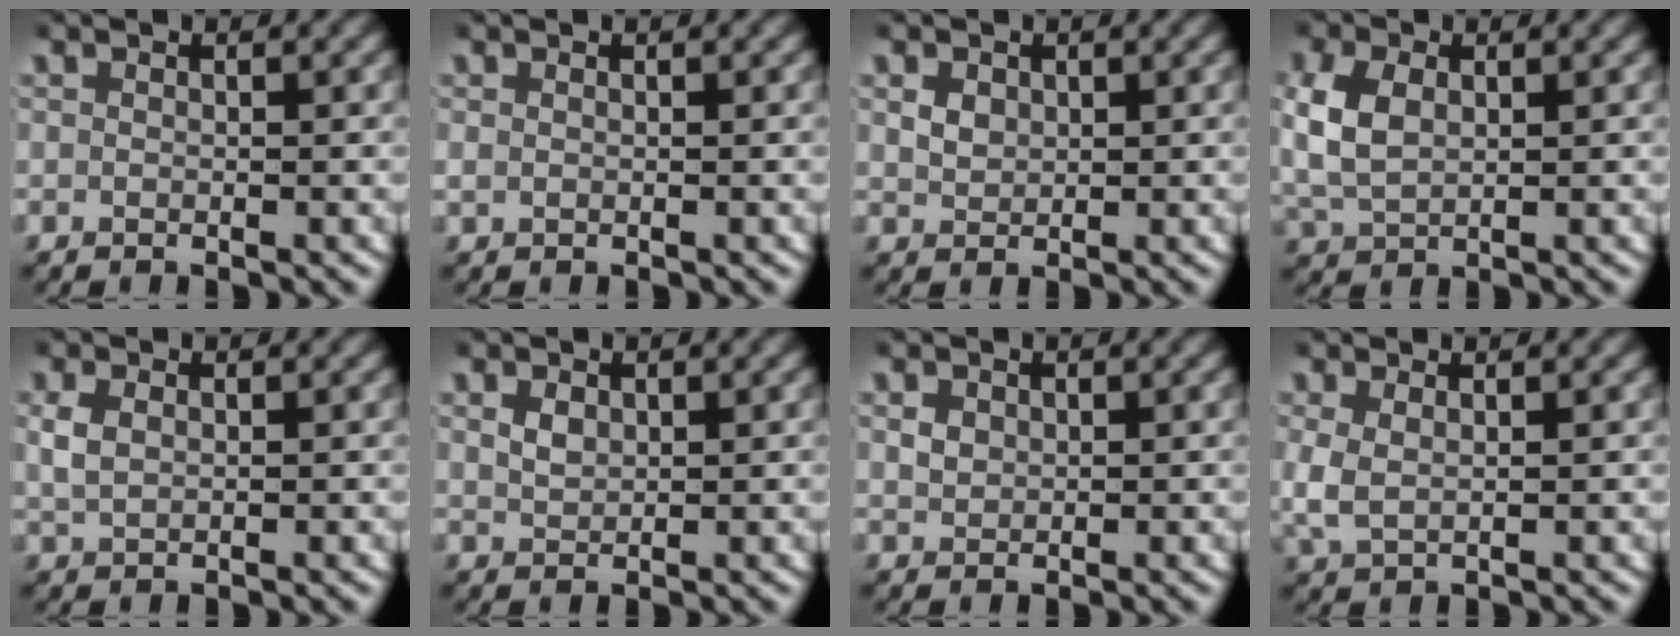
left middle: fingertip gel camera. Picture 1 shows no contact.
{"total": 0.5, "force": [0.2, 0.4, 0.3], "torque": [-0.008, 0.000, 0.006]}
{"total": 1.6, "force": [0.5, 1.4, 0.7], "torque": [-0.015, -0.004, 0.019]}
{"total": 4.8, "force": [0.5, 3.9, 2.8], "torque": [-0.092, -0.012, 0.019]}
{"total": 2.1, "force": [0.4, 1.5, 1.3], "torque": [-0.035, -0.001, 0.015]}
{"total": 1.2, "force": [0.5, 0.9, 0.7], "torque": [-0.014, -0.004, 0.017]}
{"total": 1.2, "force": [0.4, 1.0, 0.4], "torque": [-0.011, -0.002, 0.015]}
{"total": 3.1, "force": [0.4, 2.4, 2.0], "torque": [-0.063, -0.010, 0.016]}